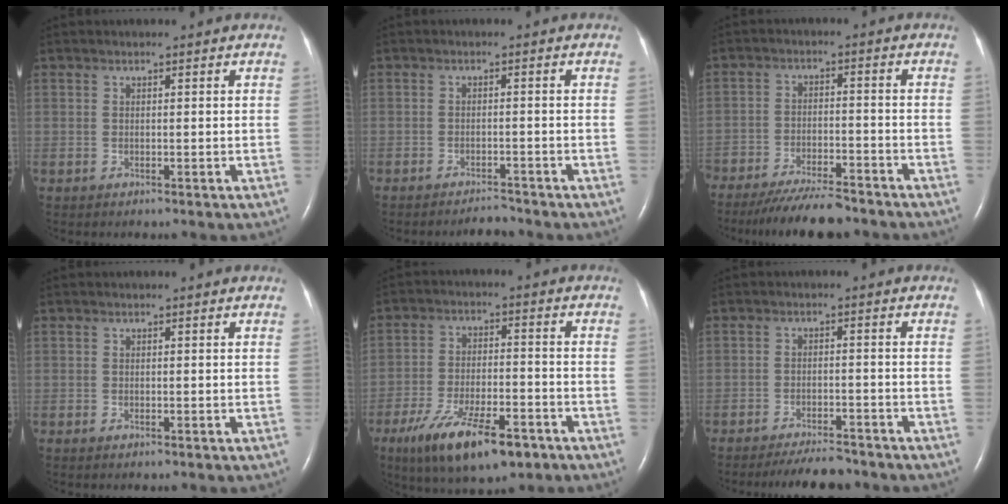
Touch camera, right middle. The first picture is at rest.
{"total": 2.0, "force": [-2.0, 0.2, 0.1], "torque": [-0.005, -0.008, -0.030]}
{"total": 10.8, "force": [-9.5, 2.0, 4.7], "torque": [-0.071, -0.015, -0.149]}
{"total": 0.0}
{"total": 13.7, "force": [-8.4, 4.2, 9.9], "torque": [-0.176, -0.016, -0.136]}
{"total": 6.5, "force": [-6.0, 1.2, 2.1], "torque": [-0.033, -0.012, -0.096]}